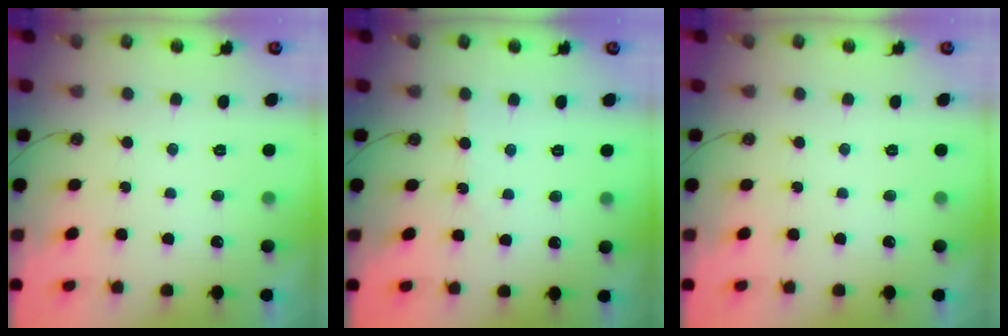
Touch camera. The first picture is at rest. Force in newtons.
{"total": 1.0, "press": 1.0, "slide": 0.2}
{"total": 0.0}